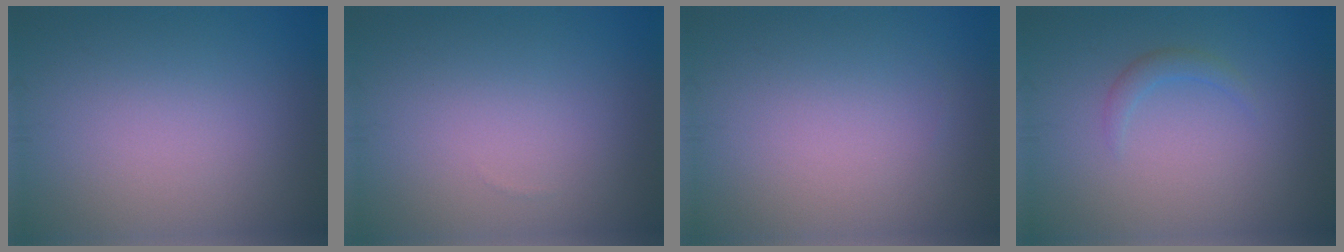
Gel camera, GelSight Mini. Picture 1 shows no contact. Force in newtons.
{"total": 0.0}
{"total": 0.0}
{"total": 1.2, "press": 1.2, "slide": 0.1}